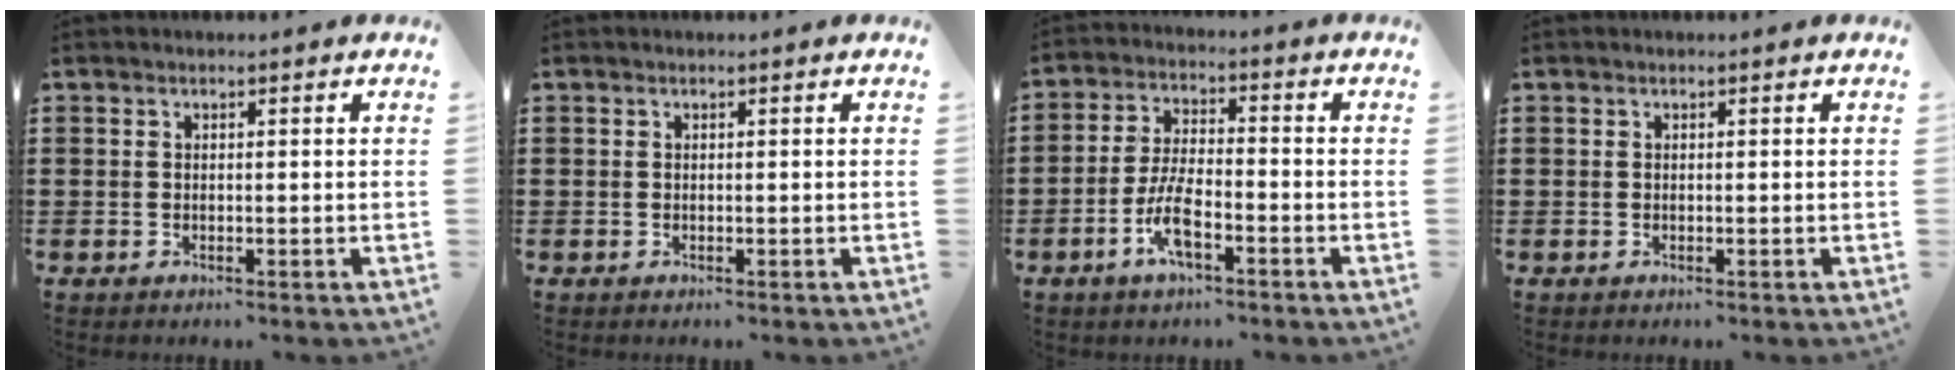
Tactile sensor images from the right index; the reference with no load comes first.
{"total": 0.0}
{"total": 6.6, "force": [-3.1, 1.9, 5.5], "torque": [-0.125, -0.007, -0.062]}
{"total": 0.0}